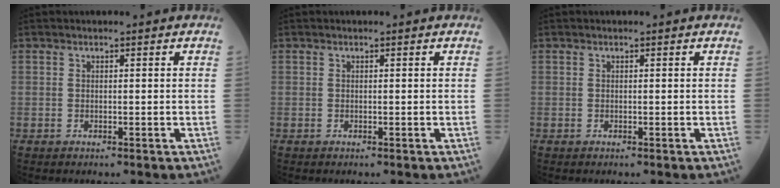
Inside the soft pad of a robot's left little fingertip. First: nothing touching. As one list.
[{"total": 0.0}, {"total": 0.0}]